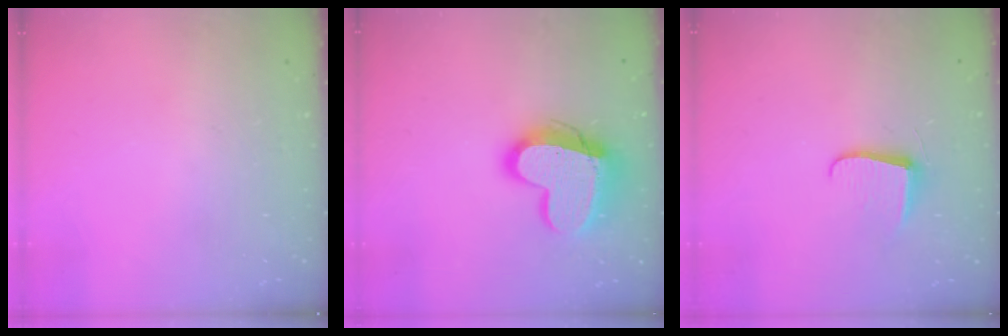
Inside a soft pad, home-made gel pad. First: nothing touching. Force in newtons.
{"total": 16.7, "press": 16.7, "slide": 1.1}
{"total": 6.2, "press": 6.2, "slide": 0.7}